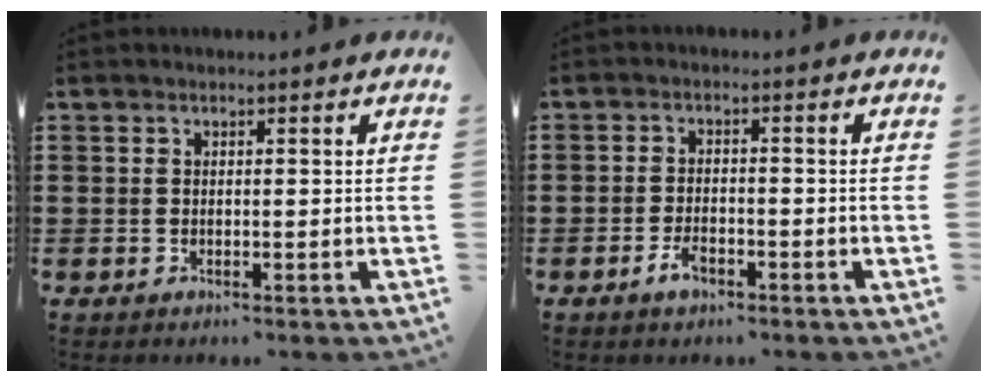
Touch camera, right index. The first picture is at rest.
{"total": 2.9, "force": [-1.7, 1.3, 1.9], "torque": [-0.041, -0.001, -0.033]}